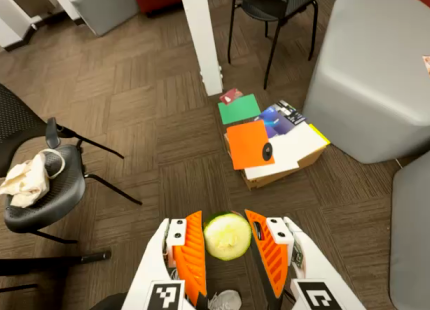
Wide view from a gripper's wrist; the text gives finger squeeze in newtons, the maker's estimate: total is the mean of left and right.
{"total": 11.7, "left": 12.0, "right": 11.4}